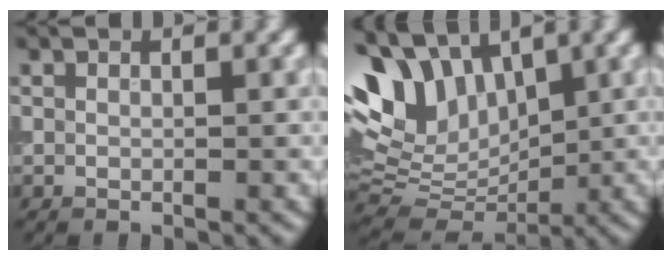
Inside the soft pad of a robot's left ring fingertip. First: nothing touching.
{"total": 9.3, "force": [4.3, 5.6, 6.1], "torque": [-0.121, 0.008, 0.076]}